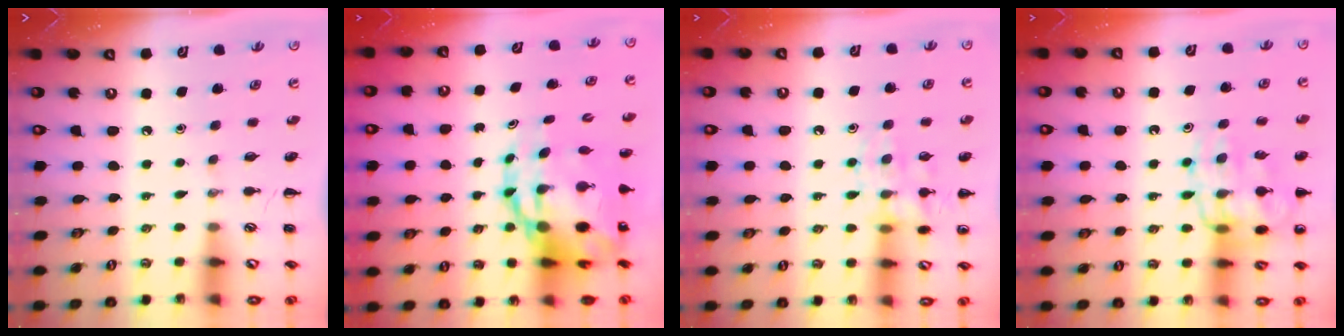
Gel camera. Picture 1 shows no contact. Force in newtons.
{"total": 13.5, "press": 13.1, "slide": 3.2}
{"total": 11.4, "press": 11.4, "slide": 0.5}
{"total": 15.5, "press": 15.4, "slide": 1.7}